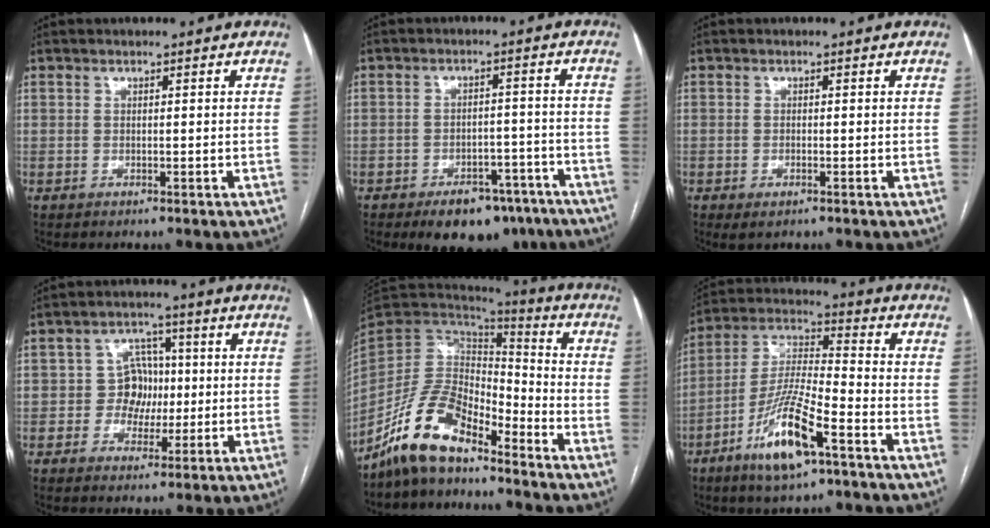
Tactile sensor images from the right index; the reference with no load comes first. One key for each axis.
{"total": 10.4, "fx": -7.6, "fy": 5.3, "fz": 4.7, "tx": -0.046, "ty": 0.018, "tz": -0.108}
{"total": 1.9, "fx": -1.0, "fy": 0.6, "fz": 1.5, "tx": -0.025, "ty": -0.003, "tz": -0.010}
{"total": 5.4, "fx": -0.3, "fy": 4.9, "fz": 2.2, "tx": -0.028, "ty": 0.020, "tz": -0.003}
{"total": 12.3, "fx": -9.4, "fy": 4.4, "fz": 6.6, "tx": -0.131, "ty": 0.019, "tz": -0.179}
{"total": 13.3, "fx": -7.1, "fy": 2.2, "fz": 11.1, "tx": -0.226, "ty": -0.014, "tz": -0.133}